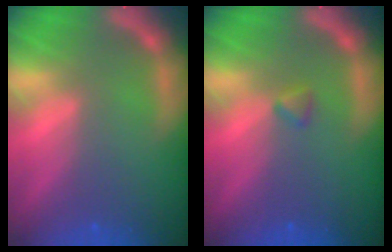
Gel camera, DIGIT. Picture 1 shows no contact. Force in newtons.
{"total": 0.9}